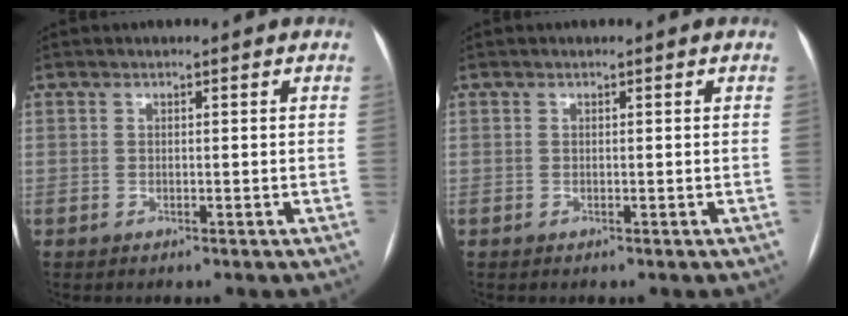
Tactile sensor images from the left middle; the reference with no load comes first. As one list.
[{"total": 0.0}]